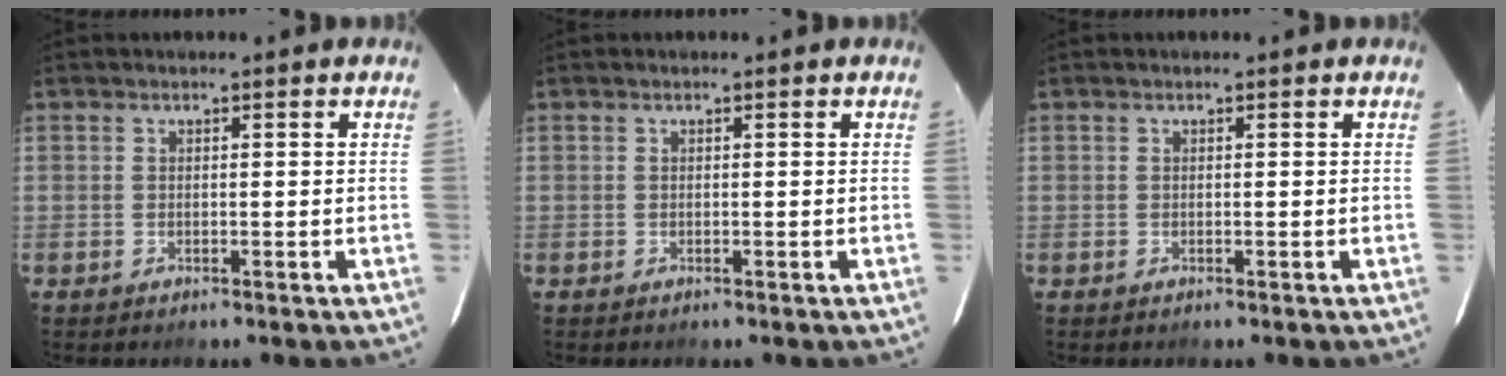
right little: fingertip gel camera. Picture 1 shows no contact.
{"total": 0.0}
{"total": 0.0}